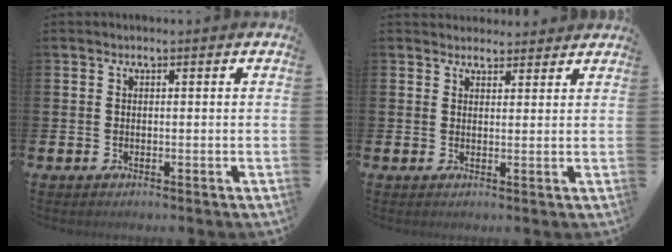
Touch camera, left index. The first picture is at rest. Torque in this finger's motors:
{"motor_torque": [1.05, -1.08, 0.06, 0.00]}